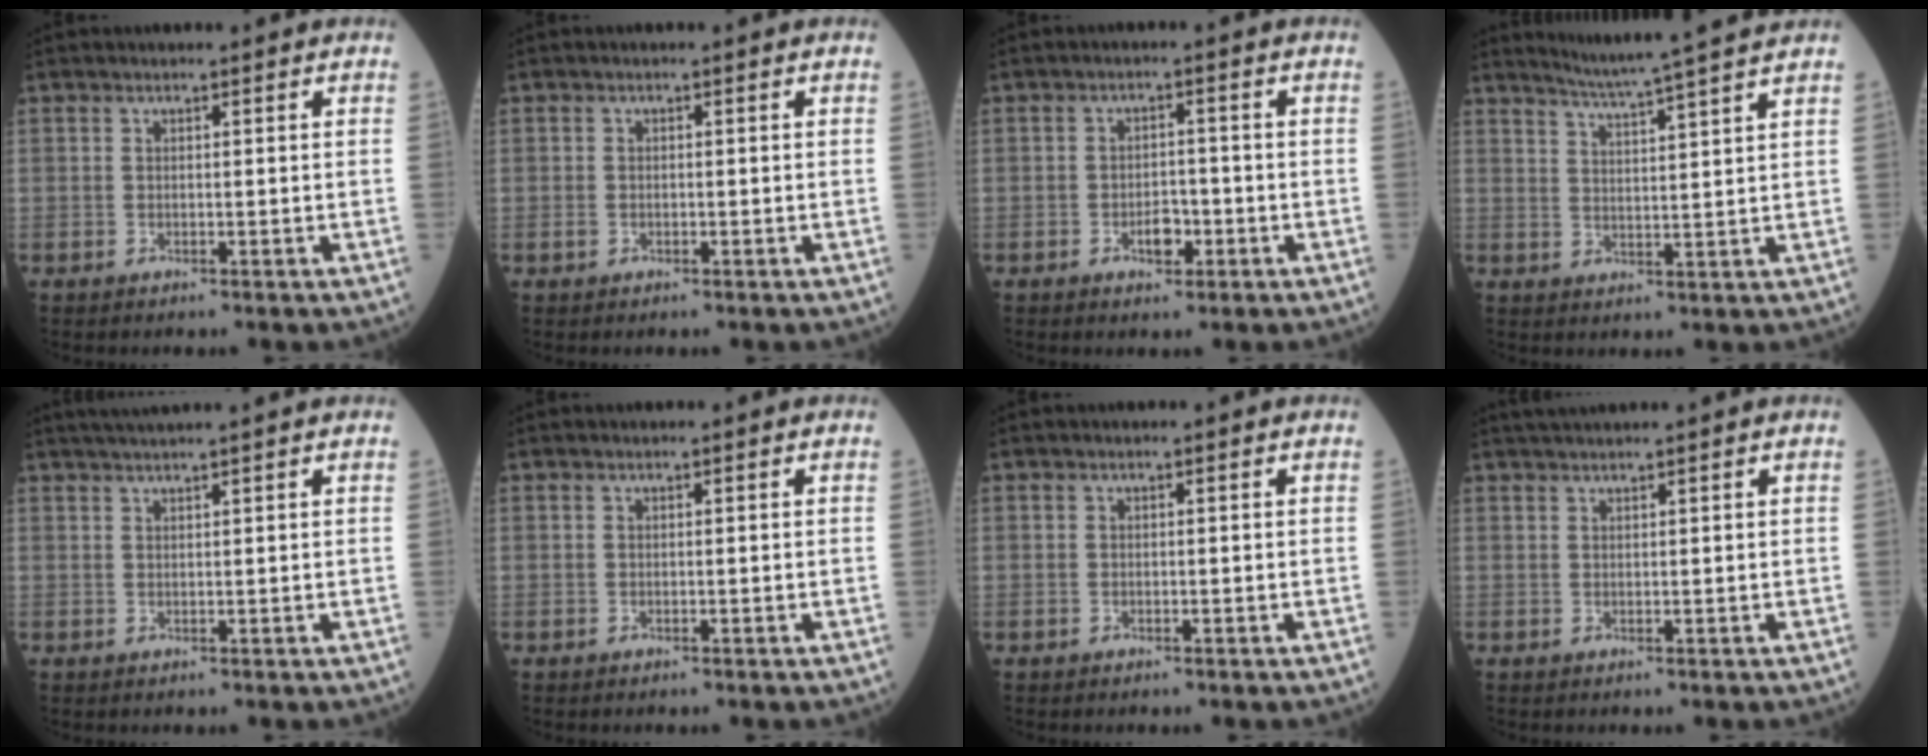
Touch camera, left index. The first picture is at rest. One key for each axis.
{"total": 0.7, "fx": -0.3, "fy": 0.6, "fz": 0.2, "tx": -0.009, "ty": 0.001, "tz": -0.004}
{"total": 3.0, "fx": -1.3, "fy": 1.5, "fz": 2.2, "tx": -0.030, "ty": 0.005, "tz": -0.019}
{"total": 9.9, "fx": 8.9, "fy": -1.8, "fz": 4.1, "tx": -0.070, "ty": -0.001, "tz": 0.126}
{"total": 4.4, "fx": 3.7, "fy": -0.9, "fz": 2.2, "tx": -0.030, "ty": 0.022, "tz": 0.062}
{"total": 0.0}
{"total": 0.0}
{"total": 2.6, "fx": 2.2, "fy": -0.6, "fz": 1.1, "tx": -0.014, "ty": 0.017, "tz": 0.044}